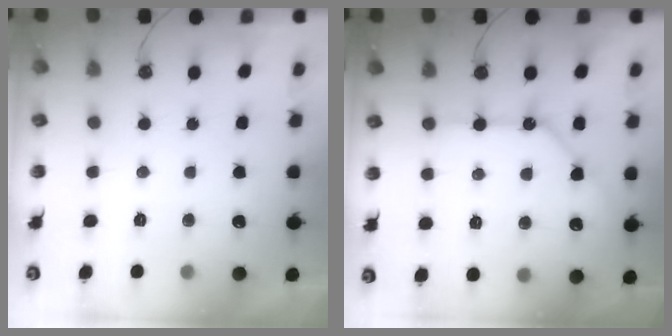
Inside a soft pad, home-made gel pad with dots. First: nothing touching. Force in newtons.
{"total": 9.2, "press": 9.2, "slide": 0.9}